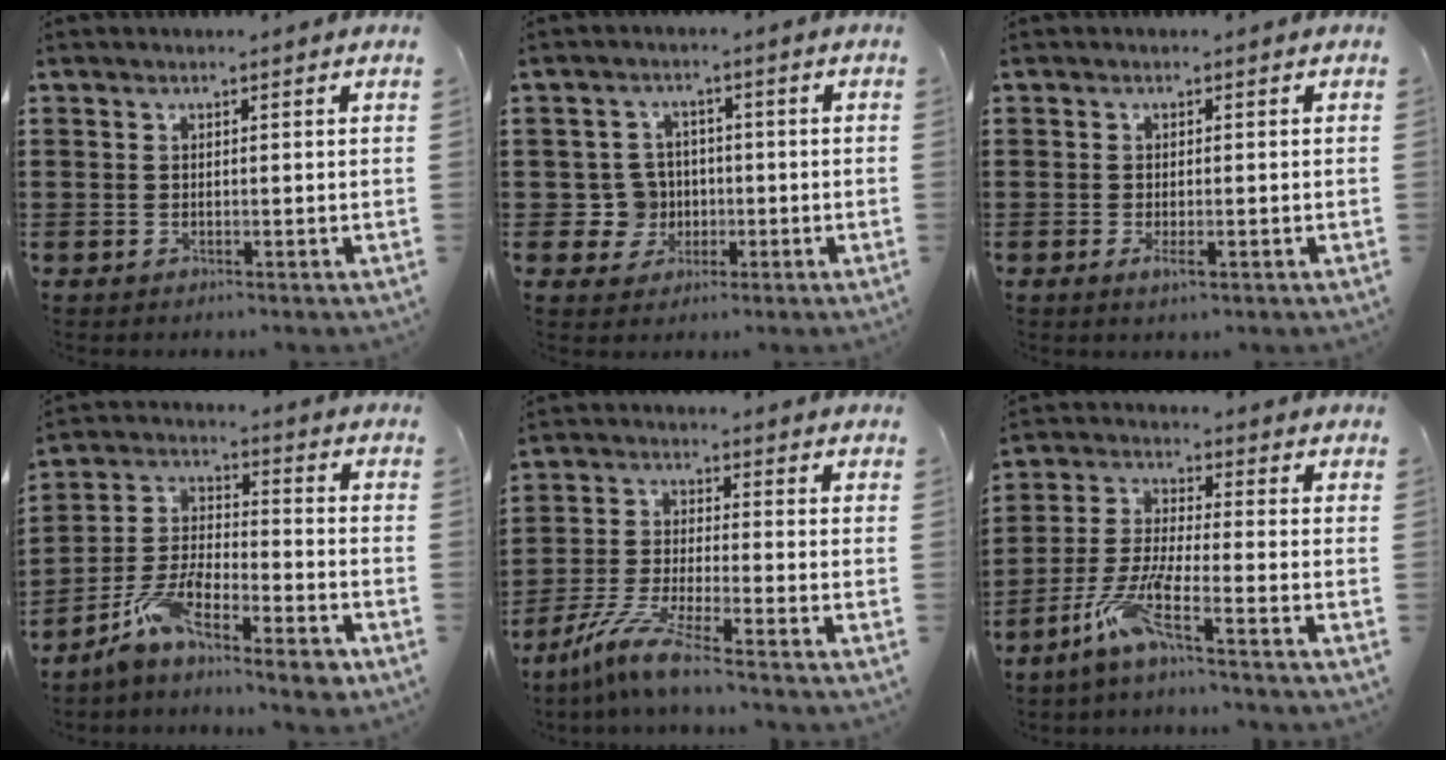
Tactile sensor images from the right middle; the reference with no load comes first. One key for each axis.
{"total": 5.3, "fx": -0.7, "fy": 5.1, "fz": 1.4, "tx": -0.051, "ty": 0.013, "tz": -0.016}
{"total": 1.6, "fx": -0.4, "fy": 0.6, "fz": 1.4, "tx": -0.026, "ty": -0.003, "tz": -0.007}
{"total": 9.0, "fx": -7.0, "fy": 2.3, "fz": 5.2, "tx": -0.112, "ty": 0.006, "tz": -0.137}
{"total": 7.0, "fx": -5.6, "fy": 0.1, "fz": 4.1, "tx": -0.100, "ty": -0.018, "tz": -0.114}
{"total": 7.5, "fx": -4.9, "fy": 0.8, "fz": 5.6, "tx": -0.132, "ty": -0.012, "tz": -0.100}